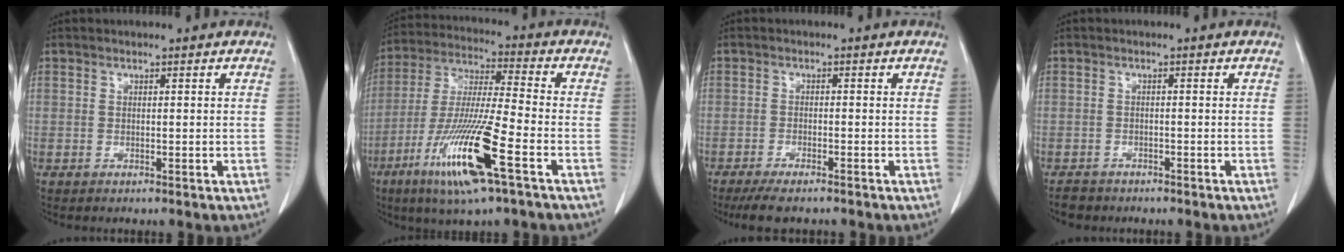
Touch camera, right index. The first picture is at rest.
{"total": 16.2, "force": [-7.4, 0.6, 14.4], "torque": [-0.299, -0.028, -0.137]}
{"total": 5.4, "force": [-4.5, 0.9, 3.0], "torque": [-0.049, -0.011, -0.070]}
{"total": 2.2, "force": [-1.7, 1.3, -0.1], "torque": [-0.010, 0.002, -0.028]}